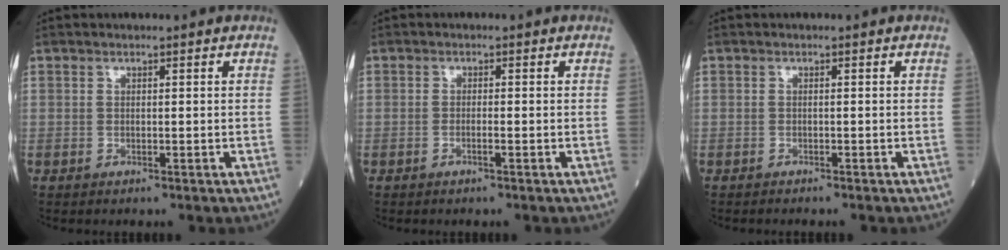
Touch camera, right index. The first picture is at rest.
{"total": 0.9, "force": [-0.5, 0.0, 0.8], "torque": [-0.015, 0.001, -0.009]}
{"total": 1.6, "force": [-1.5, 0.1, 0.6], "torque": [-0.011, -0.002, -0.018]}